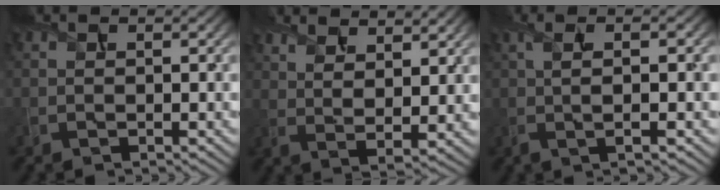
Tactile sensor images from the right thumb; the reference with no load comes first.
{"total": 6.8, "force": [5.0, 1.9, 4.3], "torque": [-0.078, -0.007, 0.085]}
{"total": 4.3, "force": [0.2, 0.8, 4.2], "torque": [-0.084, 0.008, -0.002]}